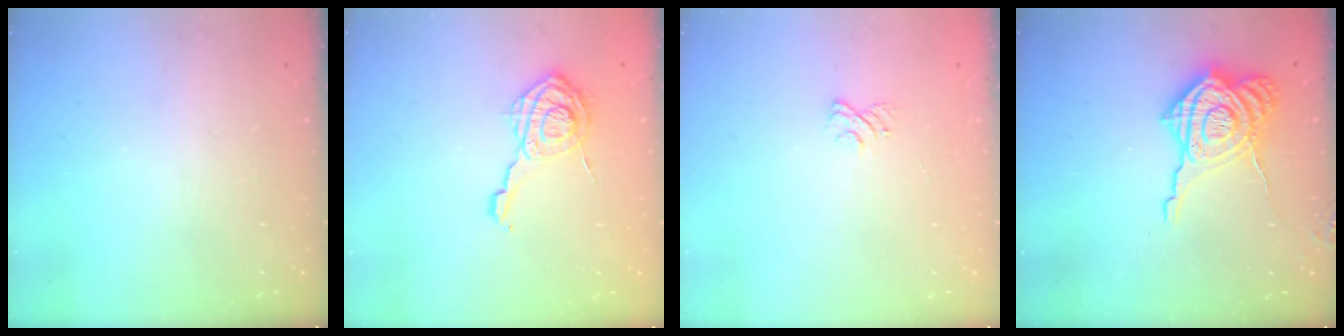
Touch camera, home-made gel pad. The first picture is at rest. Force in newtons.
{"total": 12.1, "press": 12.1, "slide": 0.7}
{"total": 3.5, "press": 3.3, "slide": 1.2}
{"total": 15.0, "press": 15.0, "slide": 1.2}